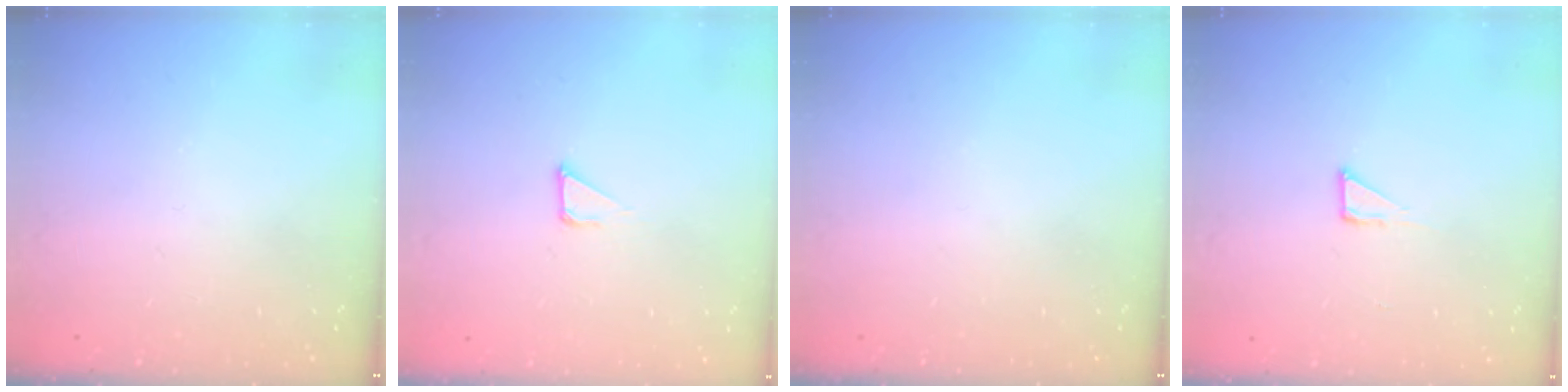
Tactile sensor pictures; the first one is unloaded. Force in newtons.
{"total": 2.8, "press": 2.8, "slide": 0.1}
{"total": 0.0}
{"total": 2.7, "press": 2.7, "slide": 0.2}